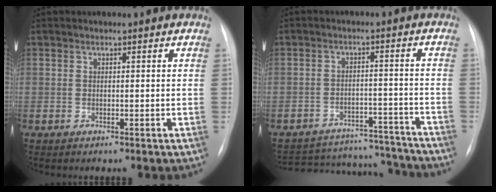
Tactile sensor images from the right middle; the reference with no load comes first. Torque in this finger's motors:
{"motor_torque": [0.25, -0.73, -0.23, -0.08]}